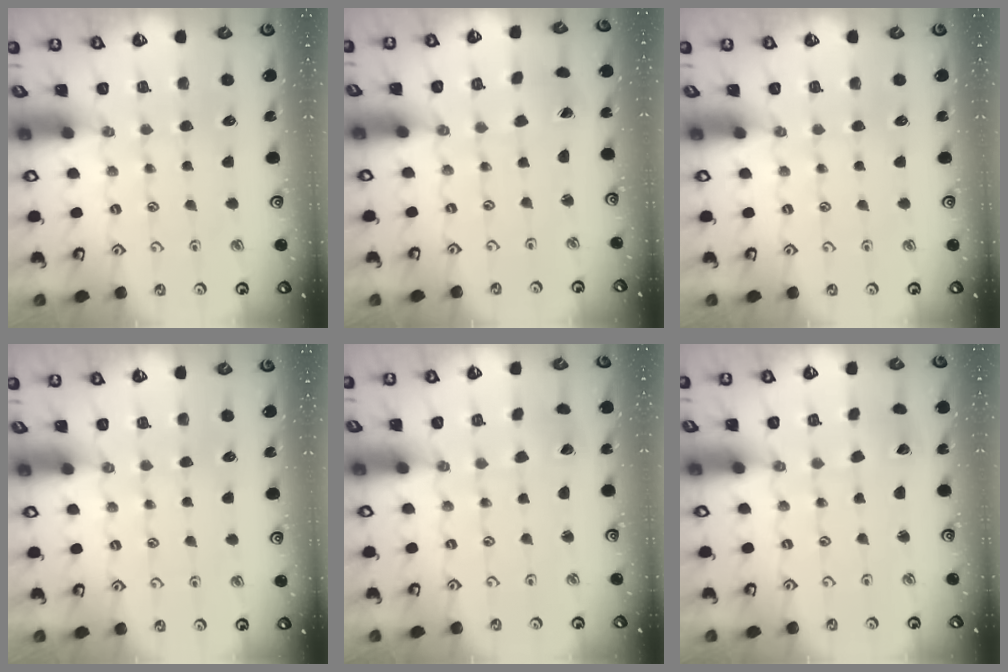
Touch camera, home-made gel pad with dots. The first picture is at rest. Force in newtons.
{"total": 1.0, "press": 1.0, "slide": 0.1}
{"total": 0.0}
{"total": 0.0}
{"total": 2.0, "press": 2.0, "slide": 0.1}
{"total": 1.9, "press": 1.9, "slide": 0.1}